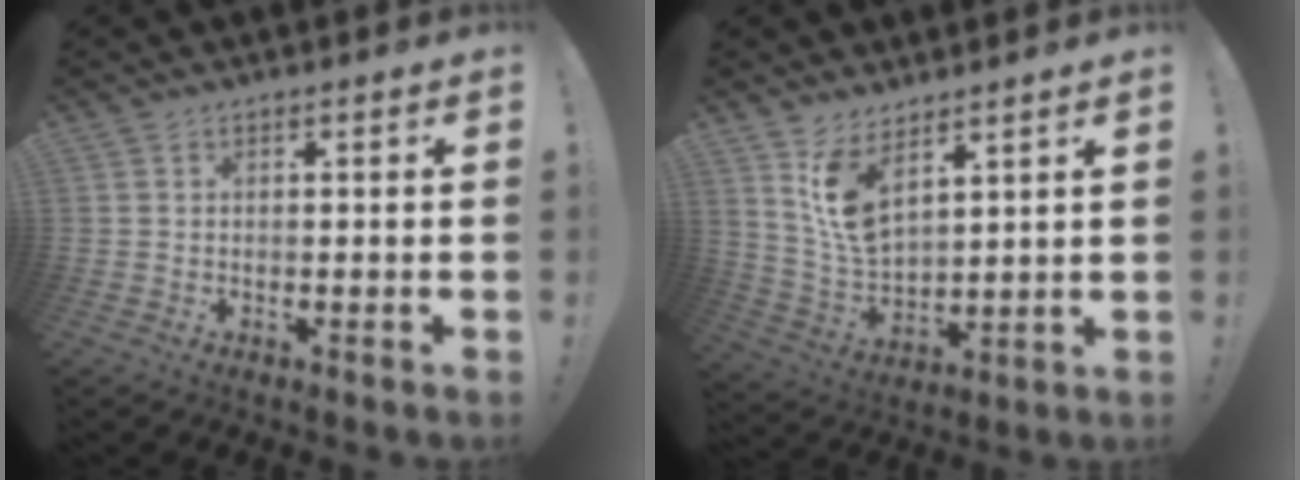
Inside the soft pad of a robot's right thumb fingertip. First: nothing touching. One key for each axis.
{"total": 10.3, "fx": 7.4, "fy": 4.5, "fz": 5.6, "tx": -0.113, "ty": -0.046, "tz": 0.144}